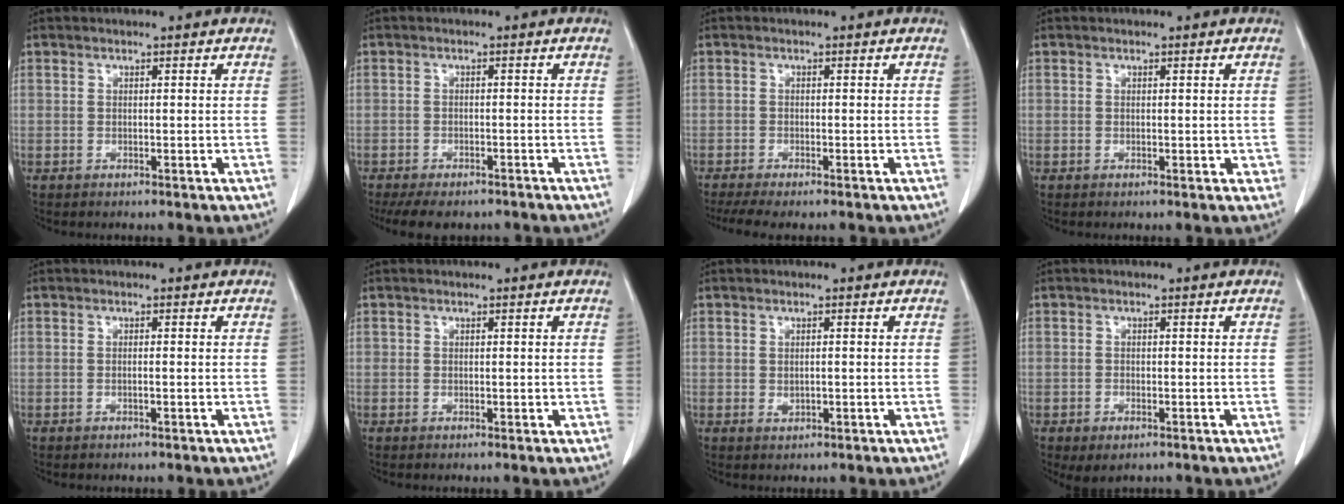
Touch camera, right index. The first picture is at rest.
{"total": 9.5, "force": [-7.6, 3.6, 4.4], "torque": [-0.065, -0.009, -0.104]}
{"total": 5.8, "force": [-4.8, 0.7, 3.2], "torque": [-0.046, -0.013, -0.075]}
{"total": 1.2, "force": [0.0, 0.9, 0.8], "torque": [-0.003, 0.000, 0.001]}
{"total": 0.5, "force": [-0.2, 0.0, 0.5], "torque": [-0.008, 0.001, -0.003]}
{"total": 0.6, "force": [0.1, 0.5, 0.3], "torque": [0.001, 0.001, 0.001]}
{"total": 1.2, "force": [-0.1, 0.7, 1.0], "torque": [-0.015, -0.002, 0.002]}
{"total": 2.7, "force": [-1.5, 1.3, 1.9], "torque": [-0.031, -0.005, -0.012]}